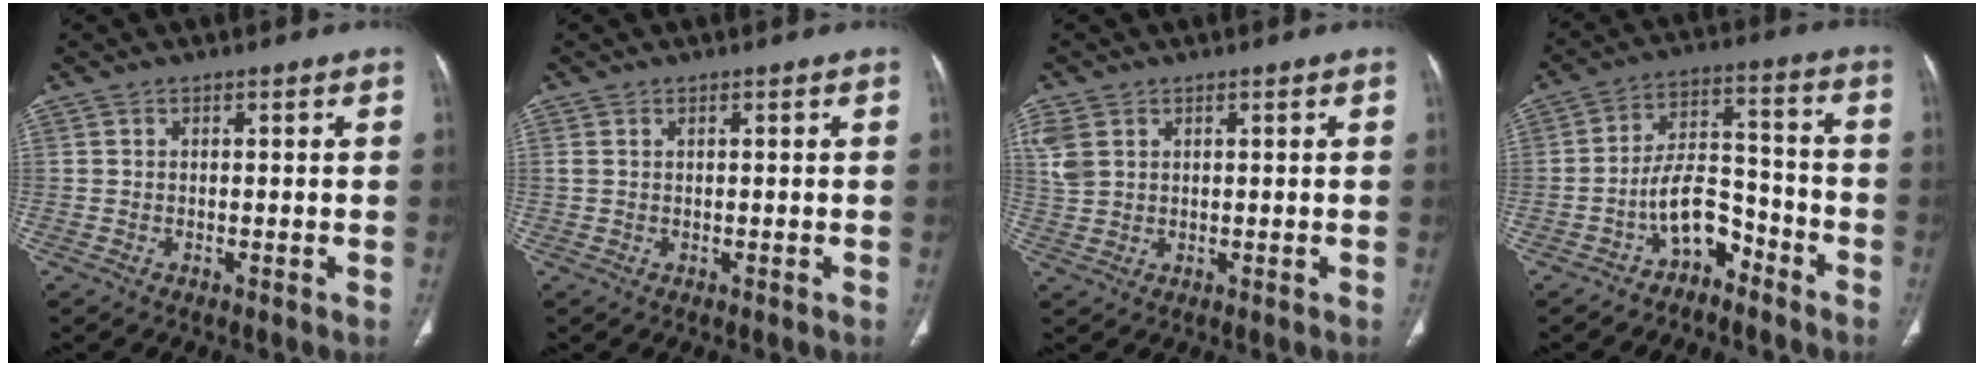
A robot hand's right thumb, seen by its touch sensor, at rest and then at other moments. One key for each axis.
{"total": 0.7, "fx": 0.4, "fy": 0.4, "fz": 0.5, "tx": -0.012, "ty": 0.009, "tz": 0.013}
{"total": 4.1, "fx": 1.7, "fy": 2.9, "fz": 2.3, "tx": -0.055, "ty": 0.003, "tz": 0.045}
{"total": 8.6, "fx": -5.3, "fy": 4.8, "fz": 4.7, "tx": -0.061, "ty": 0.076, "tz": -0.097}